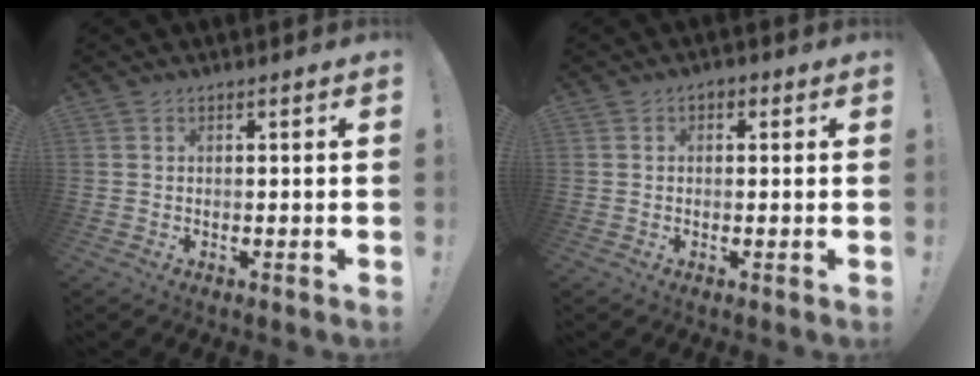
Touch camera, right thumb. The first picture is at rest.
{"total": 1.7, "force": [-0.3, 1.4, 0.8], "torque": [-0.007, 0.005, -0.008]}